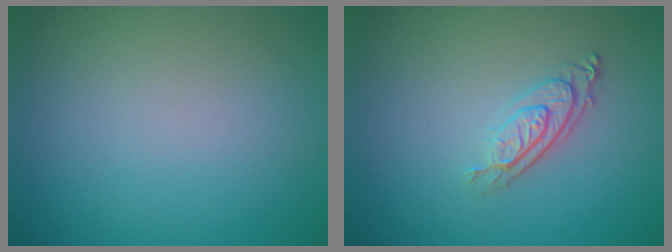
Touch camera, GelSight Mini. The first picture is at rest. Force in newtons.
{"total": 2.9, "press": 2.0, "slide": 2.0}